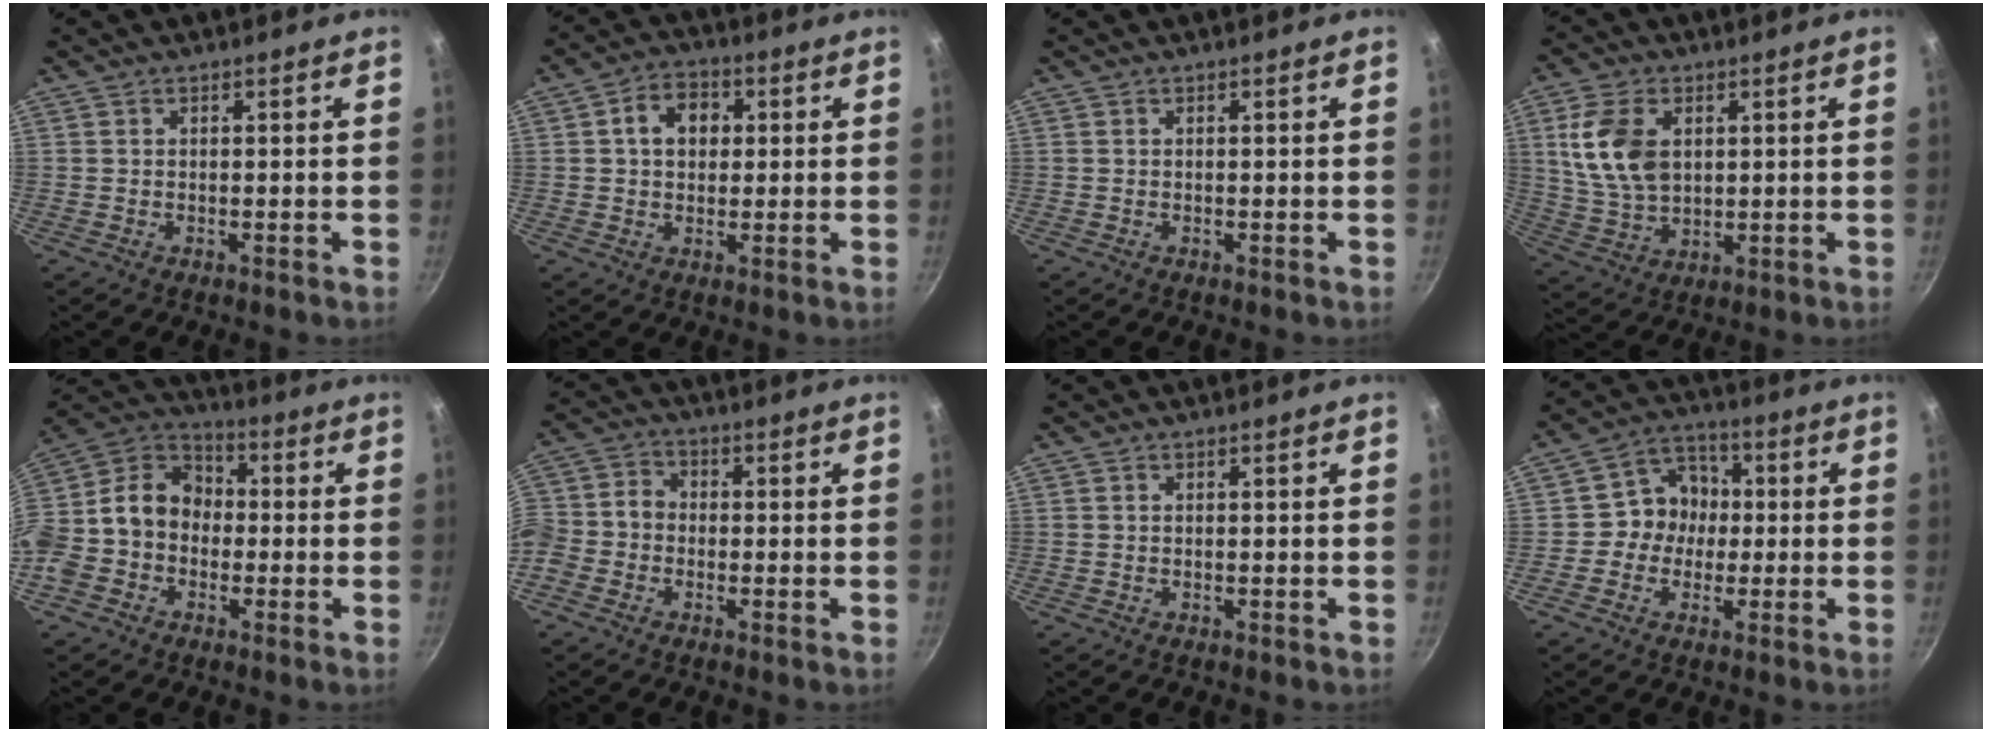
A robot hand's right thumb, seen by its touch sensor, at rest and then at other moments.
{"total": 7.4, "force": [1.5, 5.7, 4.5], "torque": [-0.047, 0.010, 0.014]}
{"total": 0.0}
{"total": 11.9, "force": [2.8, 7.8, 8.6], "torque": [-0.152, -0.014, 0.062]}
{"total": 16.4, "force": [-2.3, 13.5, 8.9], "torque": [-0.138, 0.059, -0.060]}
{"total": 9.0, "force": [-2.7, 7.4, 4.4], "torque": [-0.084, 0.036, -0.071]}
{"total": 0.0}
{"total": 8.0, "force": [-0.5, 7.4, 3.2], "torque": [-0.007, 0.021, -0.024]}